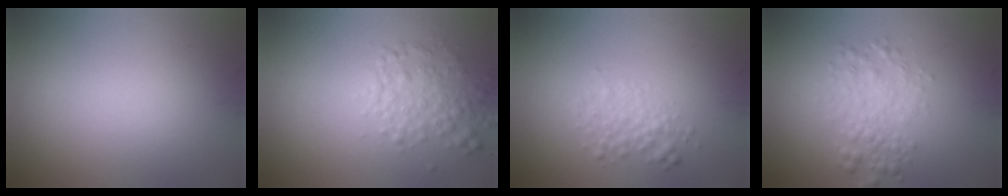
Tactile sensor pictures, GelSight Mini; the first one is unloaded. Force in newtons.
{"total": 2.9, "press": 2.9, "slide": 0.1}
{"total": 2.0, "press": 2.0, "slide": 0.1}
{"total": 2.8, "press": 2.8, "slide": 0.0}